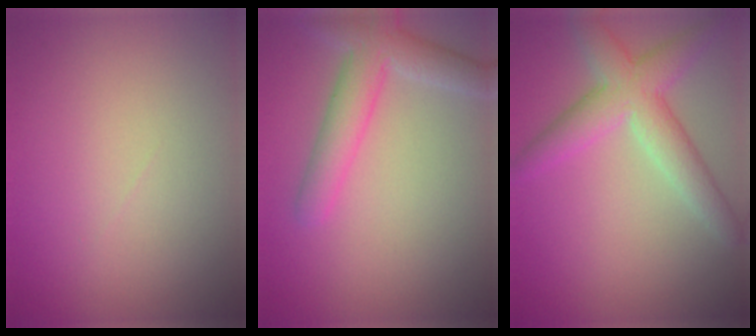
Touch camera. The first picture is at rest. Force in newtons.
{"total": 4.4, "press": 4.4, "slide": 0.2}
{"total": 5.1, "press": 5.1, "slide": 0.3}